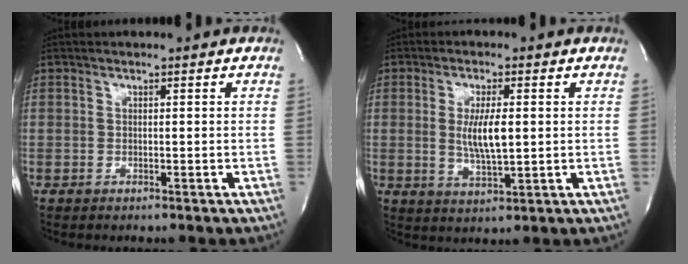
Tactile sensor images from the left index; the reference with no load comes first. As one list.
[{"total": 5.9, "force": [0.5, 1.2, 5.8], "torque": [-0.113, -0.008, 0.011]}]